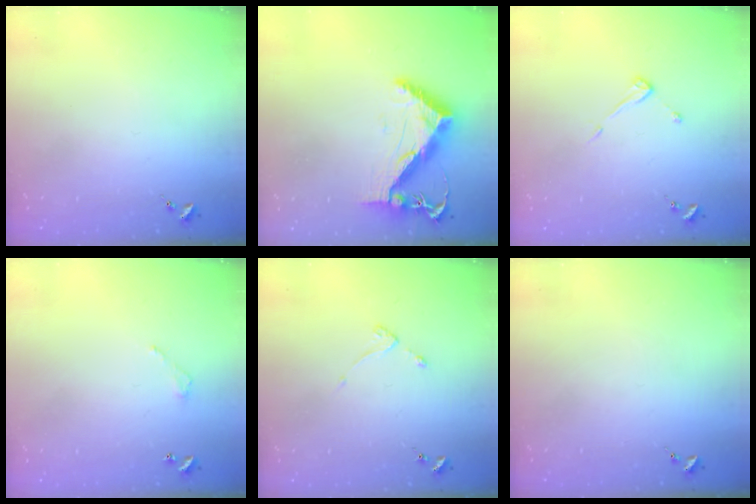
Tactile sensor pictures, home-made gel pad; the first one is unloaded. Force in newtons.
{"total": 11.1, "press": 11.0, "slide": 1.3}
{"total": 3.9, "press": 3.9, "slide": 0.4}
{"total": 3.1, "press": 3.0, "slide": 0.3}
{"total": 2.7, "press": 2.6, "slide": 0.5}
{"total": 0.0}